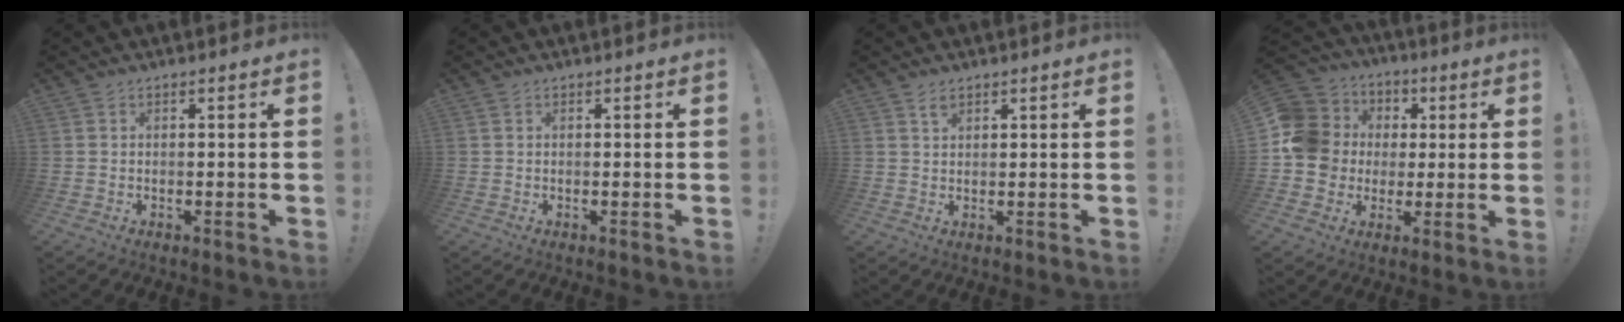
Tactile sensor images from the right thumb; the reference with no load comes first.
{"total": 0.0}
{"total": 2.2, "force": [1.6, 1.0, 1.2], "torque": [-0.006, -0.009, 0.025]}
{"total": 14.1, "force": [1.0, 13.2, 5.0], "torque": [-0.099, 0.004, 0.039]}